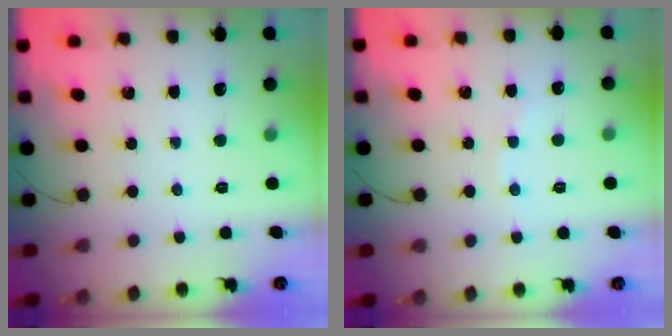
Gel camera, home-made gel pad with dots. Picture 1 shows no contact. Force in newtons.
{"total": 3.0, "press": 2.9, "slide": 0.9}